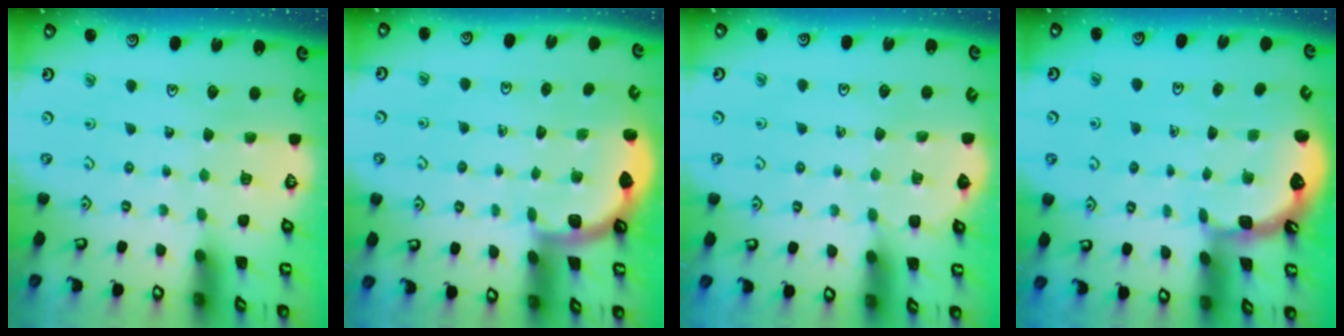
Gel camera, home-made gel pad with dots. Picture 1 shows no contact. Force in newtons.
{"total": 1.8, "press": 1.8, "slide": 0.1}
{"total": 1.4, "press": 1.3, "slide": 0.3}
{"total": 1.2, "press": 1.1, "slide": 0.1}